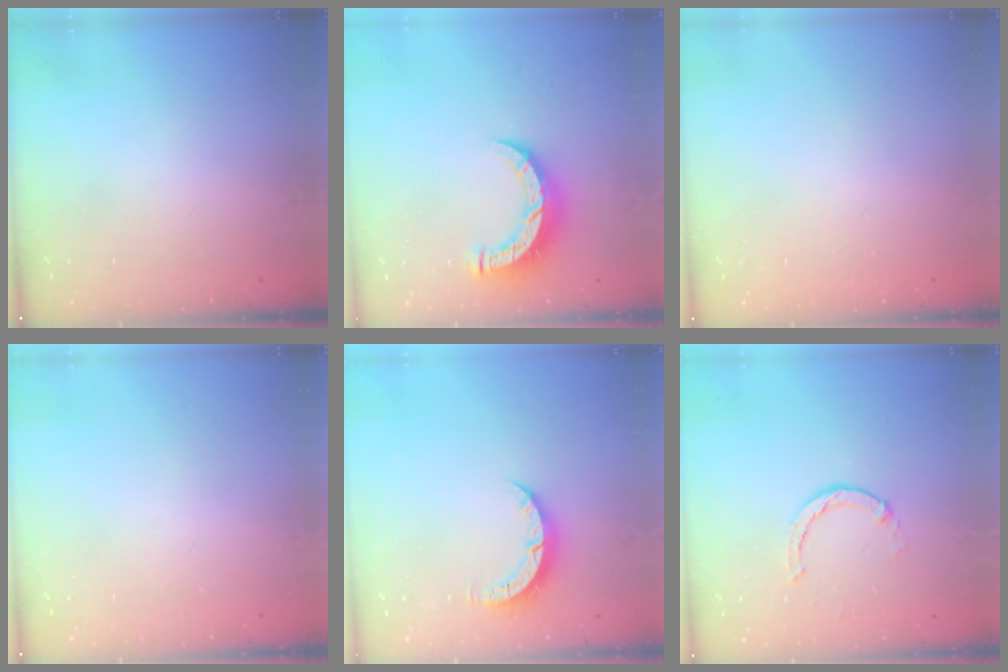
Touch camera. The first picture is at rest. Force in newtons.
{"total": 8.9, "press": 8.9, "slide": 0.8}
{"total": 2.5, "press": 2.5, "slide": 0.2}
{"total": 0.0}
{"total": 4.4, "press": 4.4, "slide": 0.3}
{"total": 1.8, "press": 1.8, "slide": 0.2}